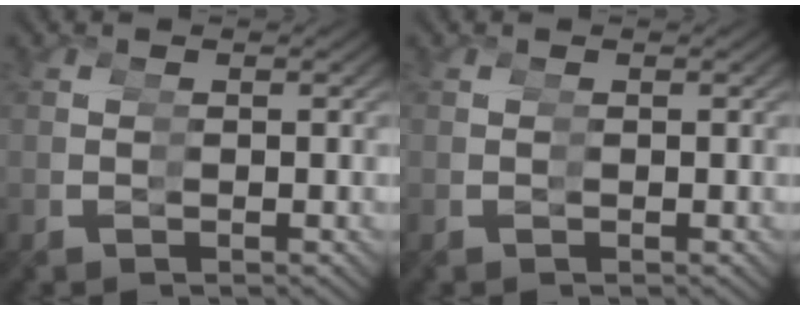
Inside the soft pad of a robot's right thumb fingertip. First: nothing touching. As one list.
[{"total": 0.0}]